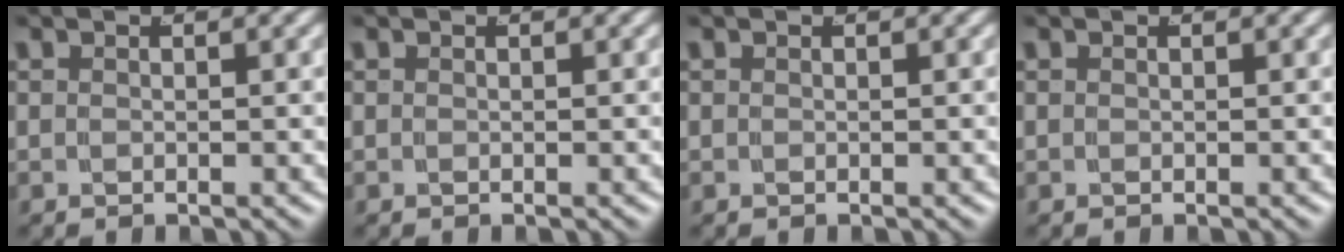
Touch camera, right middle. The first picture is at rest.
{"total": 0.0}
{"total": 0.0}
{"total": 0.0}